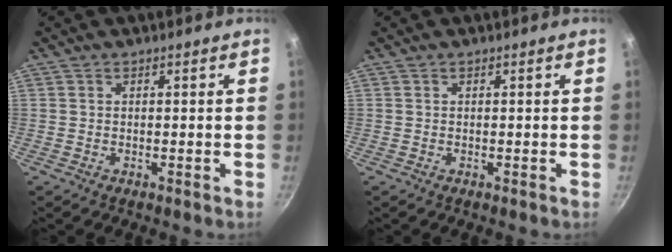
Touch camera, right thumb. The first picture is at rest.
{"total": 0.0}